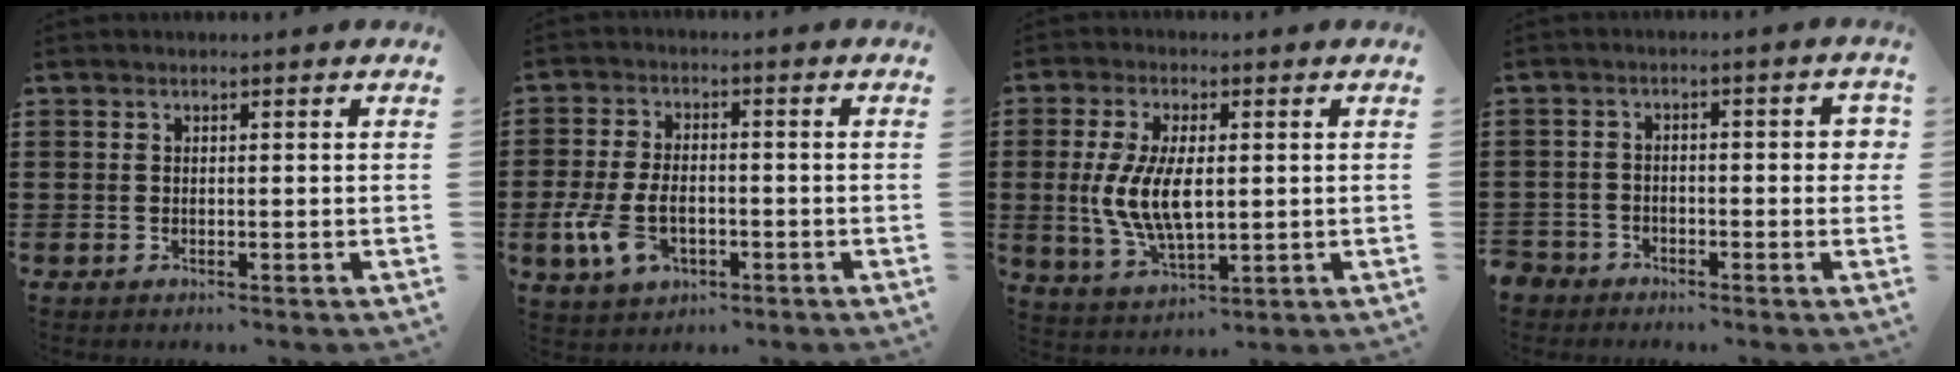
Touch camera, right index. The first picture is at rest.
{"total": 7.4, "force": [-2.3, 4.4, 5.5], "torque": [-0.126, 0.002, -0.046]}
{"total": 8.6, "force": [0.3, 4.1, 7.6], "torque": [-0.169, 0.001, 0.000]}
{"total": 3.0, "force": [-2.4, 1.6, 0.8], "torque": [-0.018, 0.006, -0.054]}